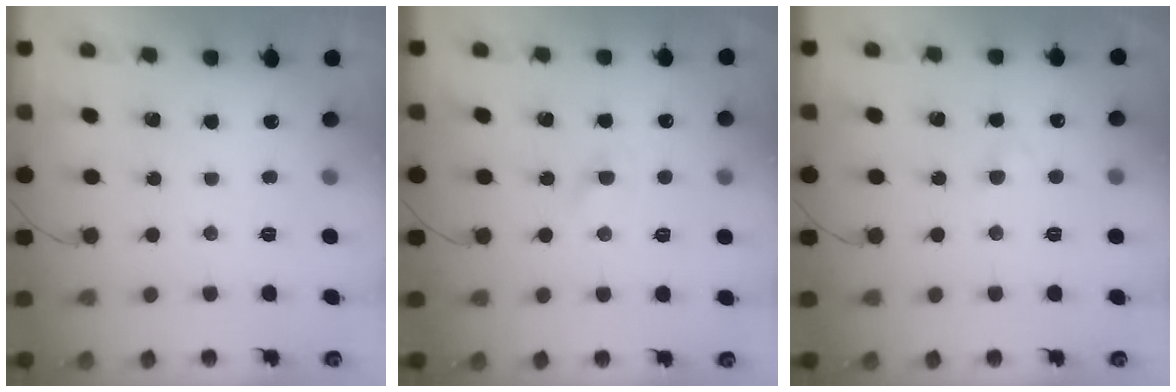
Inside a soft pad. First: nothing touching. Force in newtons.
{"total": 1.0, "press": 0.8, "slide": 0.6}
{"total": 1.8, "press": 1.6, "slide": 0.9}